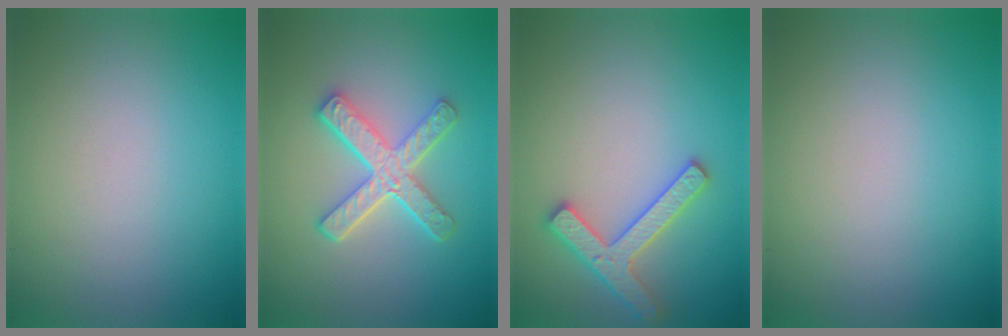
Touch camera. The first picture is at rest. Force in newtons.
{"total": 4.9, "press": 3.6, "slide": 3.3}
{"total": 3.5, "press": 3.4, "slide": 0.8}
{"total": 0.0}